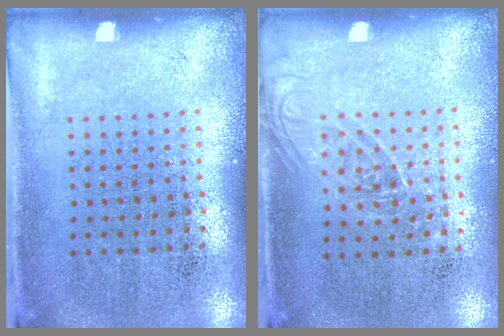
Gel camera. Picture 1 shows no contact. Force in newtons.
{"total": 1.2, "press": 1.1, "slide": 0.7}